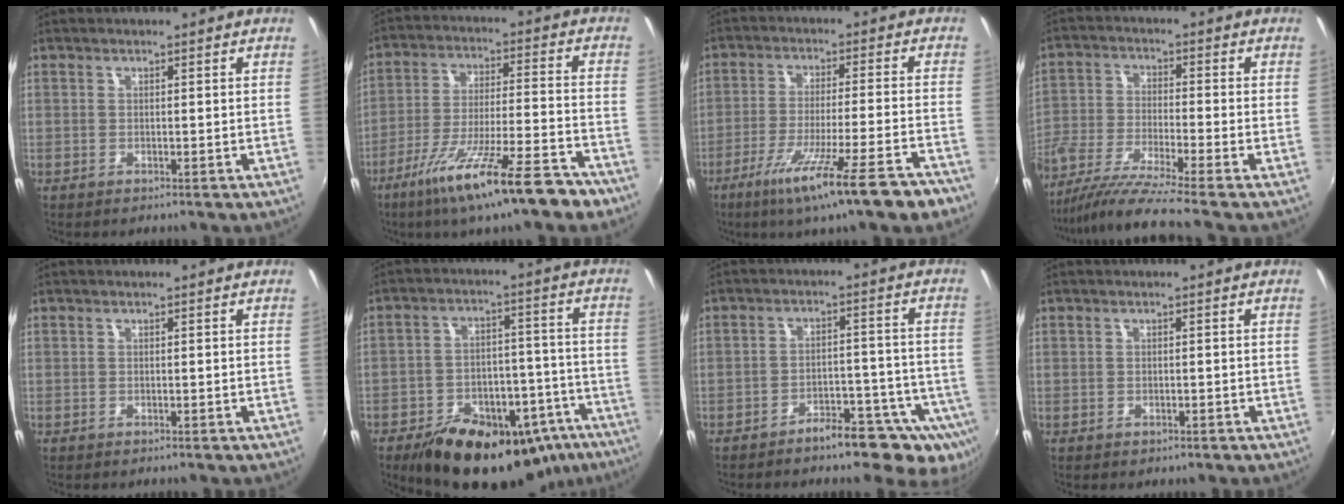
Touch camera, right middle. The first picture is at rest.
{"total": 18.6, "force": [-13.1, 2.2, 13.0], "torque": [-0.234, -0.049, -0.205]}
{"total": 16.2, "force": [-10.9, 0.3, 12.0], "torque": [-0.212, -0.057, -0.170]}
{"total": 12.5, "force": [-10.0, -1.0, 7.4], "torque": [-0.144, -0.042, -0.186]}
{"total": 0.0}
{"total": 25.1, "force": [-17.3, 12.7, 13.0], "torque": [-0.219, 0.019, -0.215]}
{"total": 12.7, "force": [-8.8, 5.6, 7.2], "torque": [-0.095, 0.007, -0.102]}
{"total": 0.7, "force": [-0.3, 0.6, 0.1], "torque": [-0.001, -0.004, -0.005]}